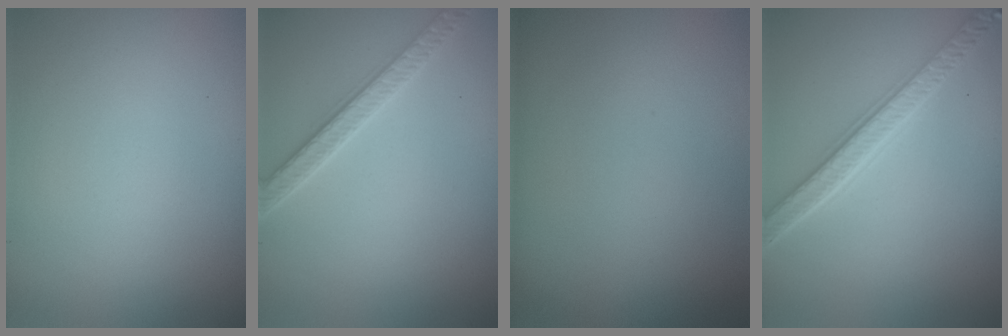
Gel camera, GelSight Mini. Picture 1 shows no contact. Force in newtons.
{"total": 2.8, "press": 2.8, "slide": 0.4}
{"total": 0.0}
{"total": 4.2, "press": 3.5, "slide": 2.3}